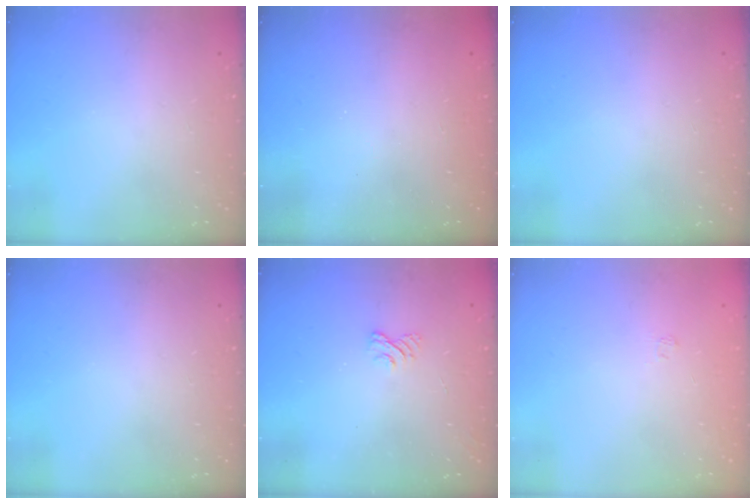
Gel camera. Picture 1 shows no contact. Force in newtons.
{"total": 1.9, "press": 1.9, "slide": 0.6}
{"total": 0.0}
{"total": 0.0}
{"total": 3.1, "press": 2.8, "slide": 1.2}
{"total": 1.8, "press": 1.4, "slide": 1.1}